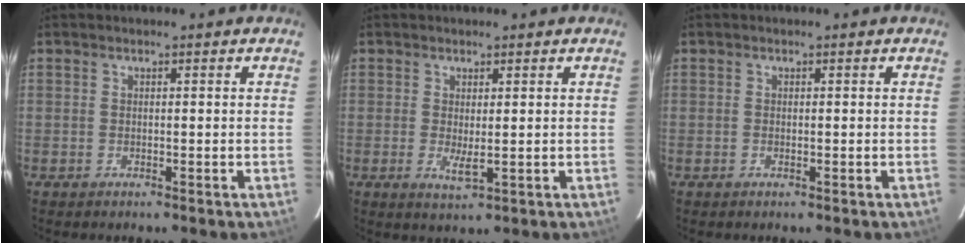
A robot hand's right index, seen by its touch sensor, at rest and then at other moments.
{"total": 2.8, "force": [-0.1, 0.8, 2.7], "torque": [-0.048, -0.011, 0.002]}
{"total": 0.0}